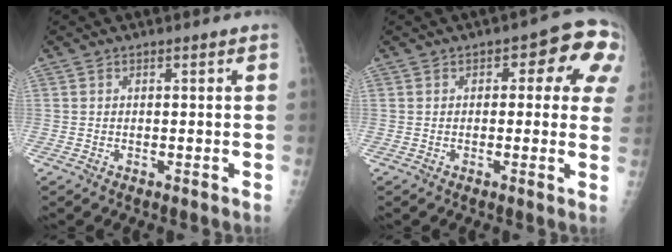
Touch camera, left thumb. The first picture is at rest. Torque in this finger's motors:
{"motor_torque": [1.06, 0.57, 0.07, -0.16, 0.07]}